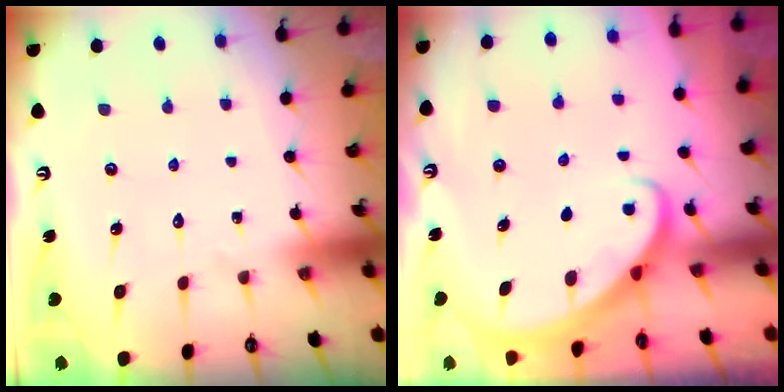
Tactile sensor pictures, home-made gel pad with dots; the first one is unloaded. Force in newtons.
{"total": 2.9, "press": 2.9, "slide": 0.2}